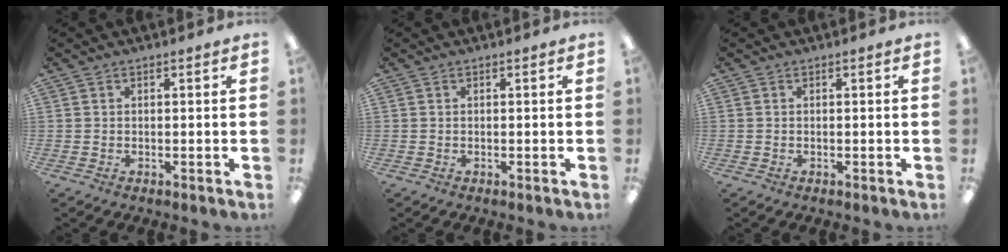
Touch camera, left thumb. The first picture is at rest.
{"total": 0.0}
{"total": 0.0}